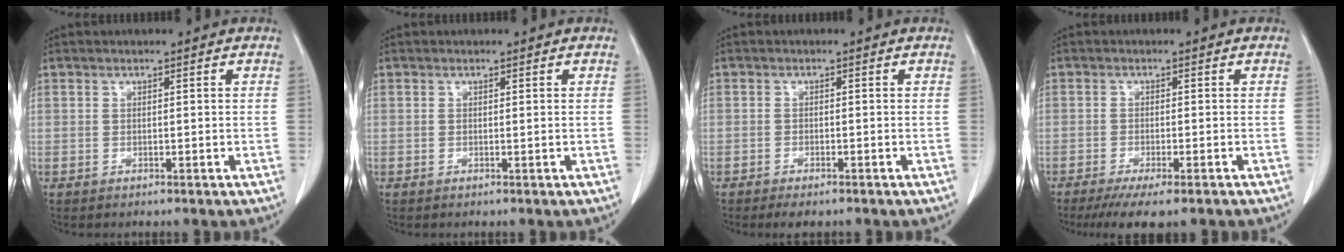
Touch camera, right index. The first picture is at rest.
{"total": 0.0}
{"total": 2.3, "force": [-1.8, 0.7, 1.2], "torque": [-0.019, -0.003, -0.025]}
{"total": 7.8, "force": [-6.0, 1.2, 4.9], "torque": [-0.066, -0.016, -0.090]}